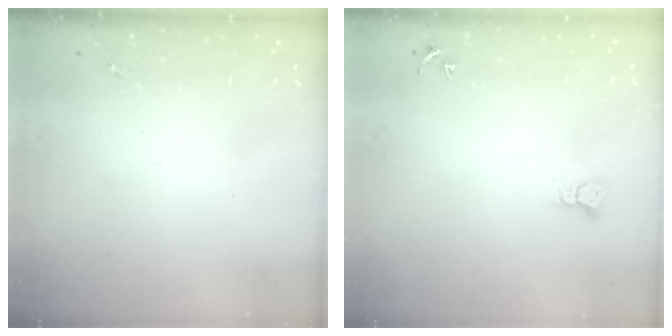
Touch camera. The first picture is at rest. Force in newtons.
{"total": 2.3, "press": 2.3, "slide": 0.3}